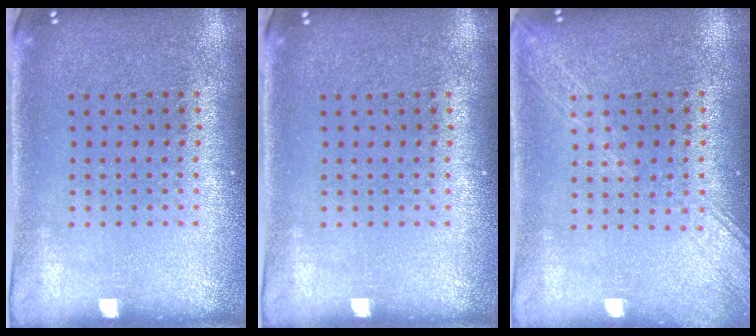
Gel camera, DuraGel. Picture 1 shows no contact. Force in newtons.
{"total": 0.0}
{"total": 1.8, "press": 1.7, "slide": 0.2}